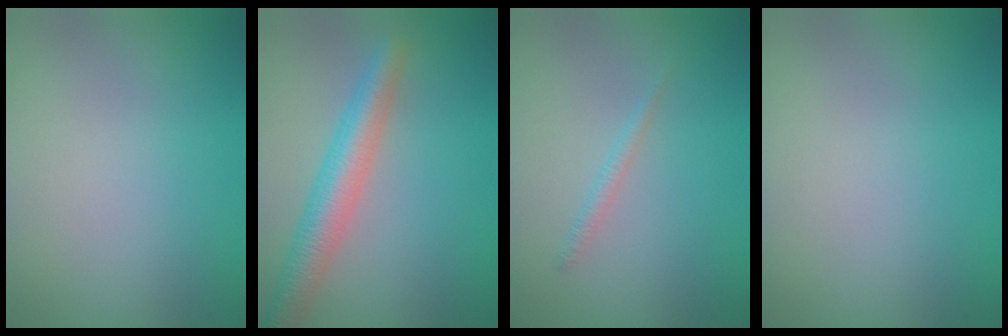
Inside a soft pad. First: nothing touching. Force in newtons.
{"total": 4.5, "press": 4.5, "slide": 0.2}
{"total": 0.8, "press": 0.8, "slide": 0.0}
{"total": 0.0}